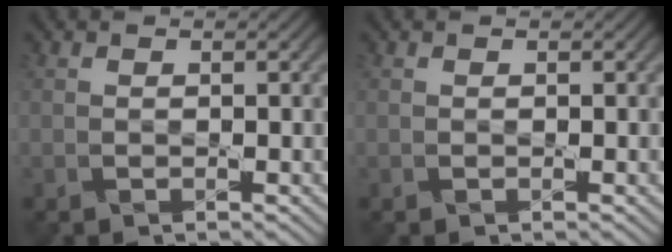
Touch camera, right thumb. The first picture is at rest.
{"total": 0.0}